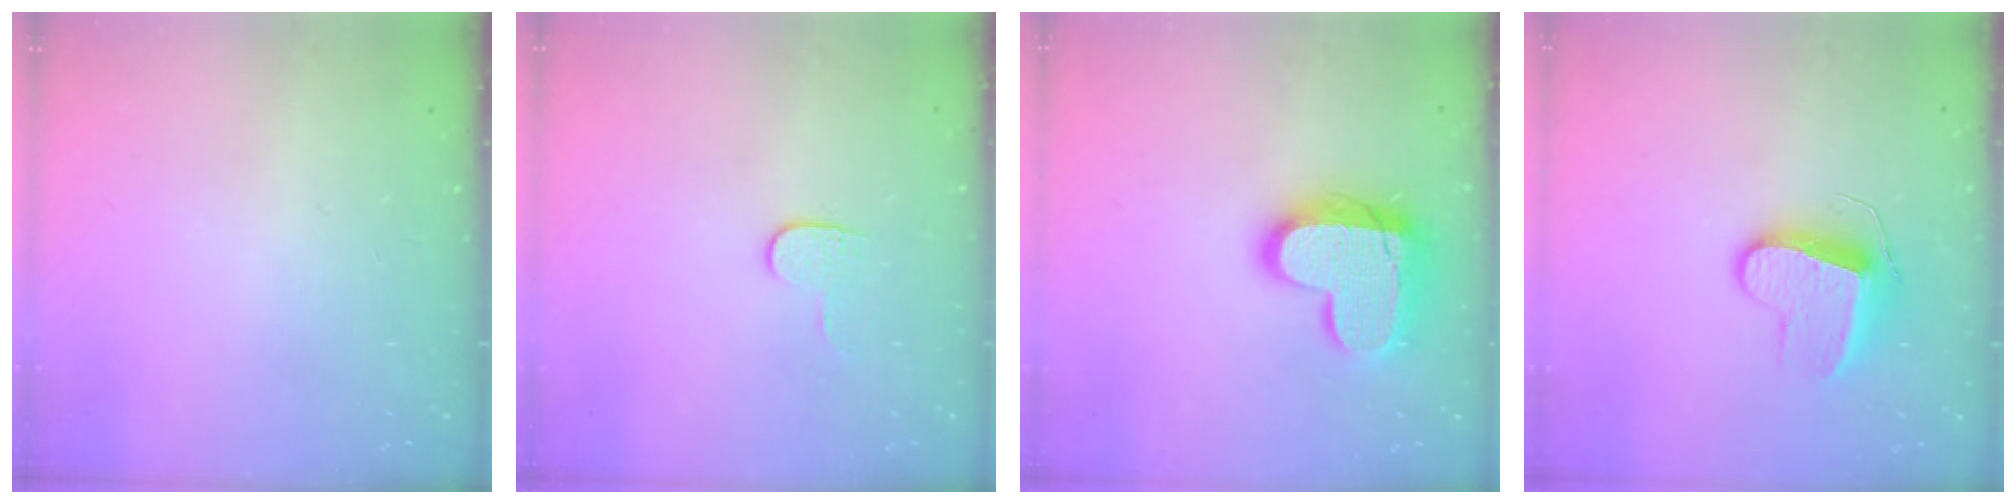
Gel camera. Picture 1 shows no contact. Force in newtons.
{"total": 4.3, "press": 4.3, "slide": 0.5}
{"total": 17.1, "press": 17.0, "slide": 1.2}
{"total": 10.6, "press": 10.6, "slide": 0.2}